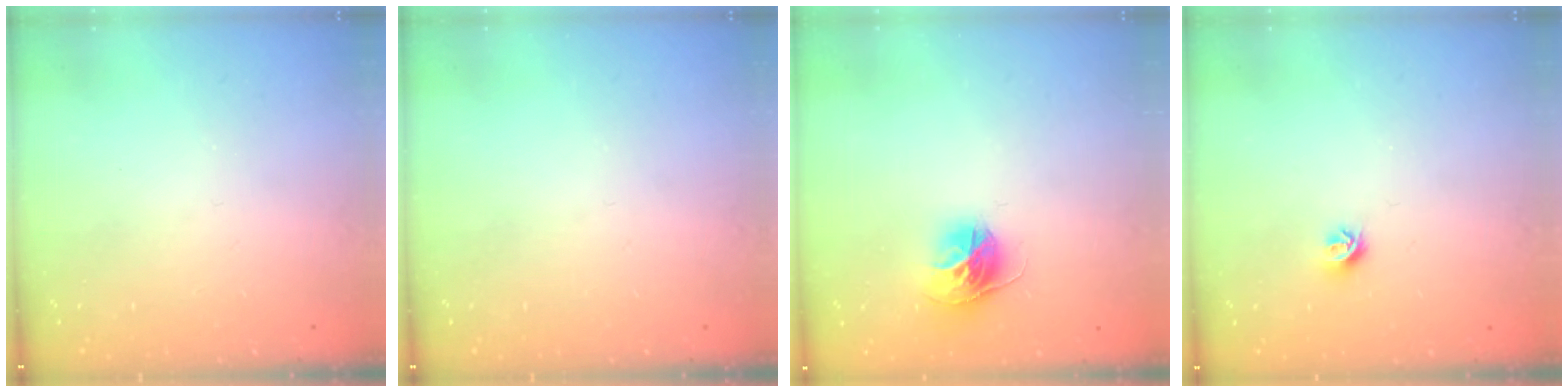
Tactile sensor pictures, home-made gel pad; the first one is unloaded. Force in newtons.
{"total": 0.0}
{"total": 11.2, "press": 11.2, "slide": 1.1}
{"total": 6.0, "press": 5.9, "slide": 0.7}